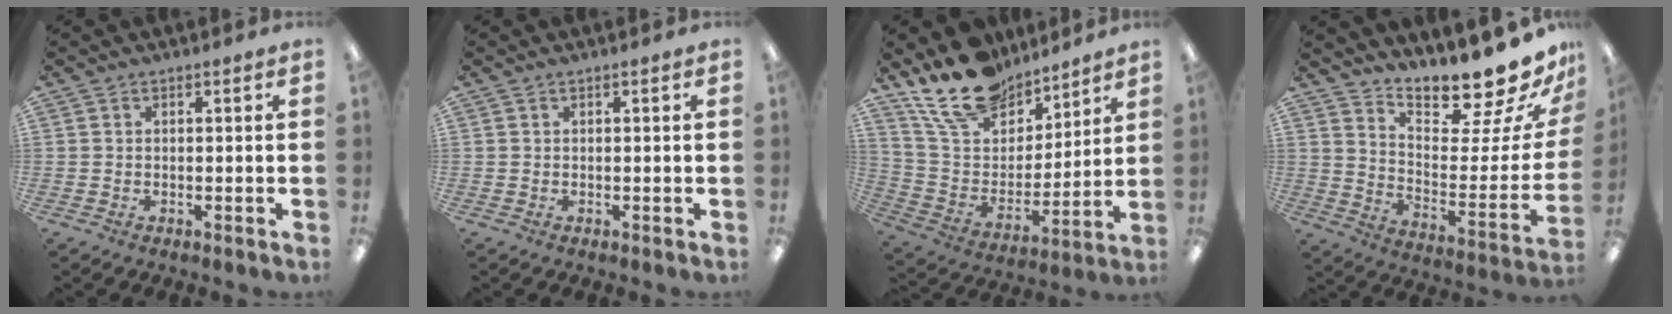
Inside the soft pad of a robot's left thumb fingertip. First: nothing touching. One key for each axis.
{"total": 0.0}
{"total": 19.3, "fx": 14.7, "fy": 10.1, "fz": 7.3, "tx": -0.146, "ty": -0.087, "tz": 0.271}
{"total": 16.3, "fx": 15.4, "fy": 1.9, "fz": 5.0, "tx": -0.056, "ty": -0.151, "tz": 0.251}